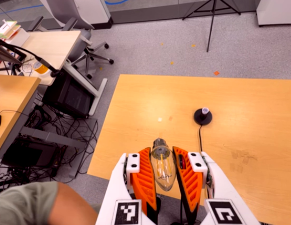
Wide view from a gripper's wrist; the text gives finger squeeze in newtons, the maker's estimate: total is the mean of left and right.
{"total": 20.0, "left": 21.8, "right": 18.1}